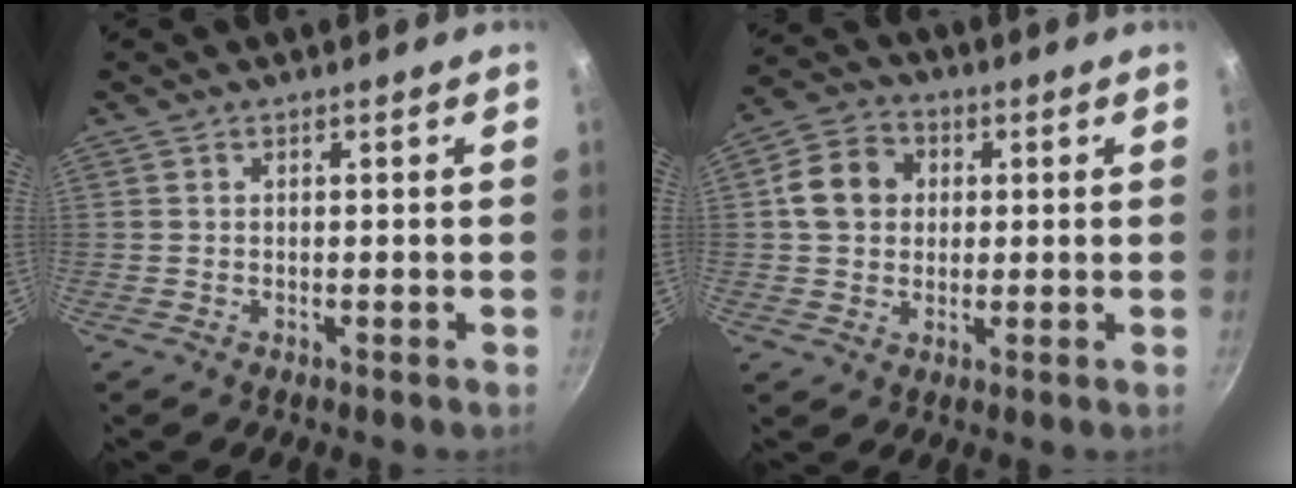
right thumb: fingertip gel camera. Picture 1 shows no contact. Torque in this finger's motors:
{"motor_torque": [0.01, -0.08, 0.41, -0.34, 0.01]}